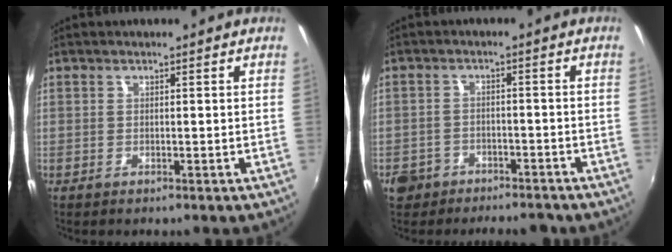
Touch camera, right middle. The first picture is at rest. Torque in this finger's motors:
{"motor_torque": [-0.11, -0.41, 0.04, 0.01]}